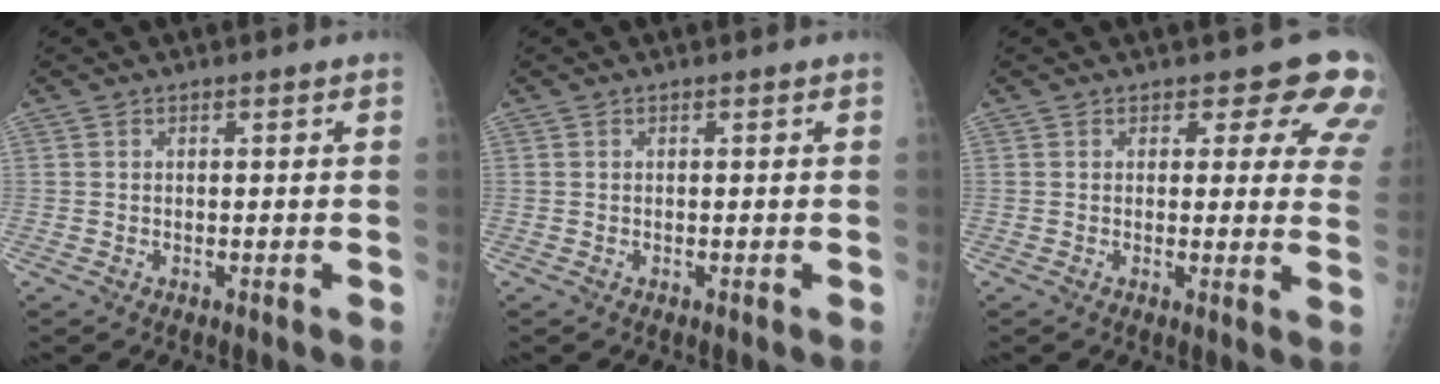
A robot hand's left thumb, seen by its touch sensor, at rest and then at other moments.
{"total": 0.0}
{"total": 10.0, "force": [7.5, 4.8, 4.5], "torque": [0.003, -0.034, 0.060]}